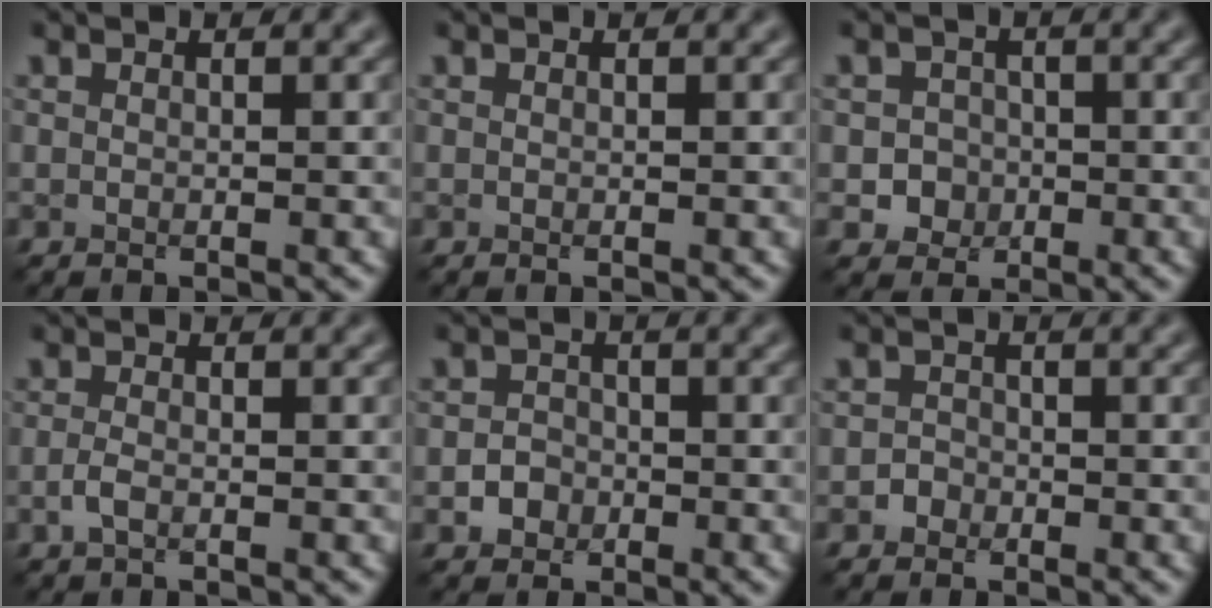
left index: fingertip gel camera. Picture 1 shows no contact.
{"total": 0.0}
{"total": 2.4, "force": [-0.6, 2.3, 0.5], "torque": [0.011, -0.001, -0.015]}
{"total": 1.2, "force": [-0.5, 0.5, 0.9], "torque": [-0.025, -0.001, -0.014]}
{"total": 1.7, "force": [-0.6, 1.5, 0.5], "torque": [0.004, 0.002, -0.017]}
{"total": 1.1, "force": [-0.5, 0.9, 0.1], "torque": [0.006, 0.002, -0.010]}